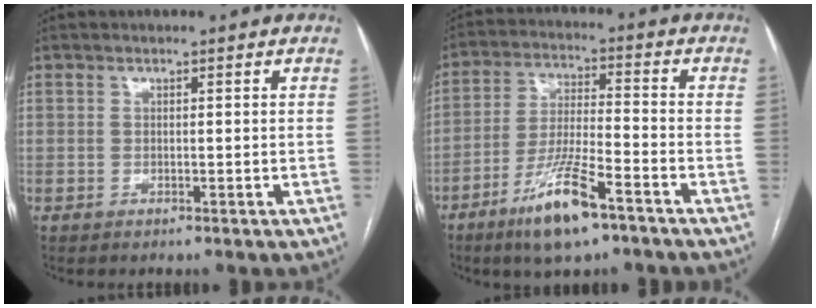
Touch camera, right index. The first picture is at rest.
{"total": 11.4, "force": [-7.0, 1.7, 8.8], "torque": [-0.174, -0.018, -0.127]}